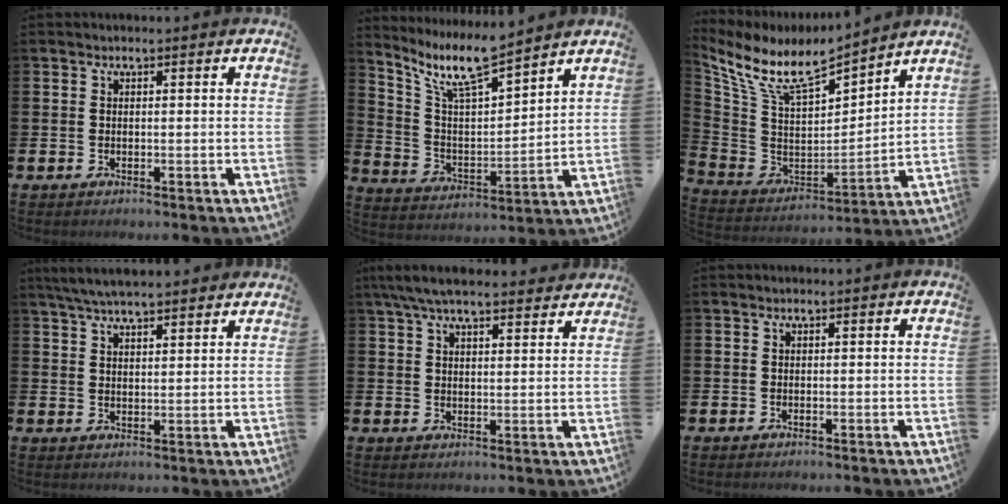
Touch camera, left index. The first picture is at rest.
{"total": 9.8, "force": [8.2, 1.8, 4.9], "torque": [-0.127, -0.039, 0.148]}
{"total": 9.1, "force": [7.8, 2.3, 4.1], "torque": [-0.124, -0.053, 0.133]}
{"total": 5.7, "force": [5.4, 0.7, 1.6], "torque": [-0.049, -0.015, 0.101]}
{"total": 6.6, "force": [6.0, 1.2, 2.4], "torque": [-0.057, -0.020, 0.110]}
{"total": 0.0}